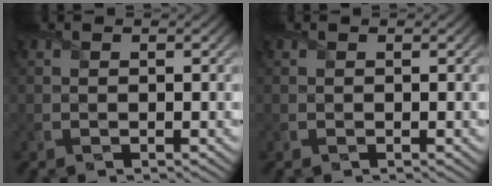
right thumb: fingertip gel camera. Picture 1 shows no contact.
{"total": 0.0}